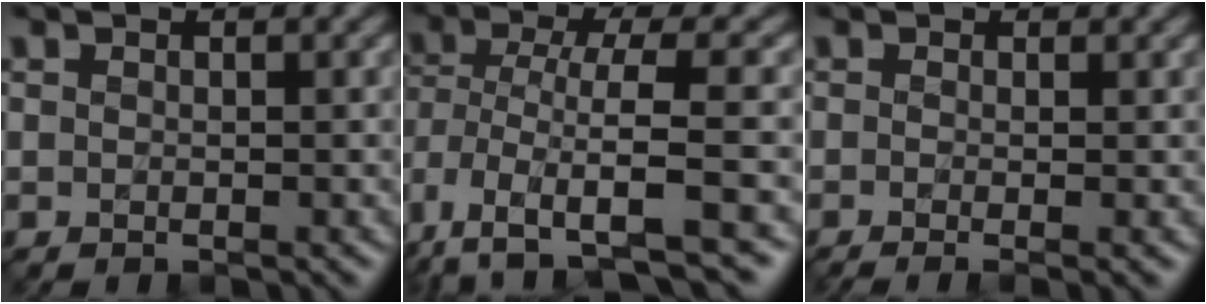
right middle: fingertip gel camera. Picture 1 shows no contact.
{"total": 7.6, "force": [-3.4, 2.6, 6.2], "torque": [-0.124, -0.009, -0.064]}
{"total": 3.4, "force": [-0.3, 1.4, 3.0], "torque": [-0.040, -0.006, -0.013]}